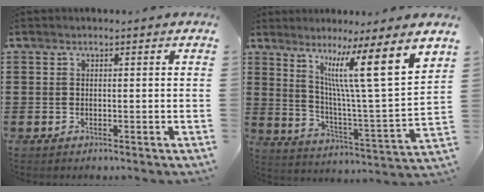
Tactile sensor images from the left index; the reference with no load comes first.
{"total": 12.4, "force": [7.4, 0.1, 9.9], "torque": [-0.178, -0.050, 0.107]}